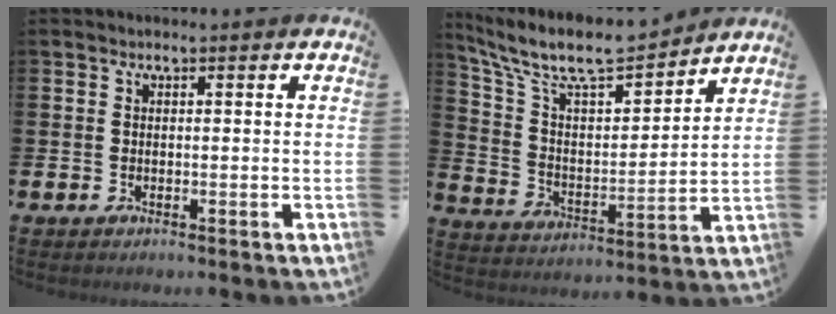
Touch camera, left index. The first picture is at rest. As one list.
[{"total": 10.0, "force": [8.8, 2.5, 3.9], "torque": [-0.119, -0.058, 0.153]}]